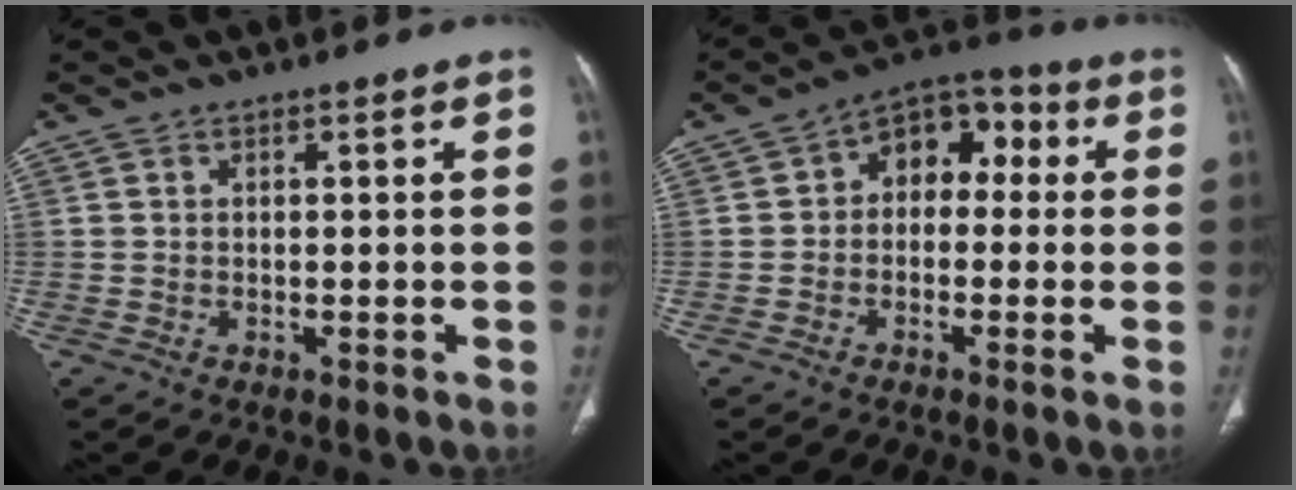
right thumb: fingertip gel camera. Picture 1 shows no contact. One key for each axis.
{"total": 9.5, "fx": 1.0, "fy": 6.6, "fz": 6.8, "tx": -0.056, "ty": 0.037, "tz": -0.001}